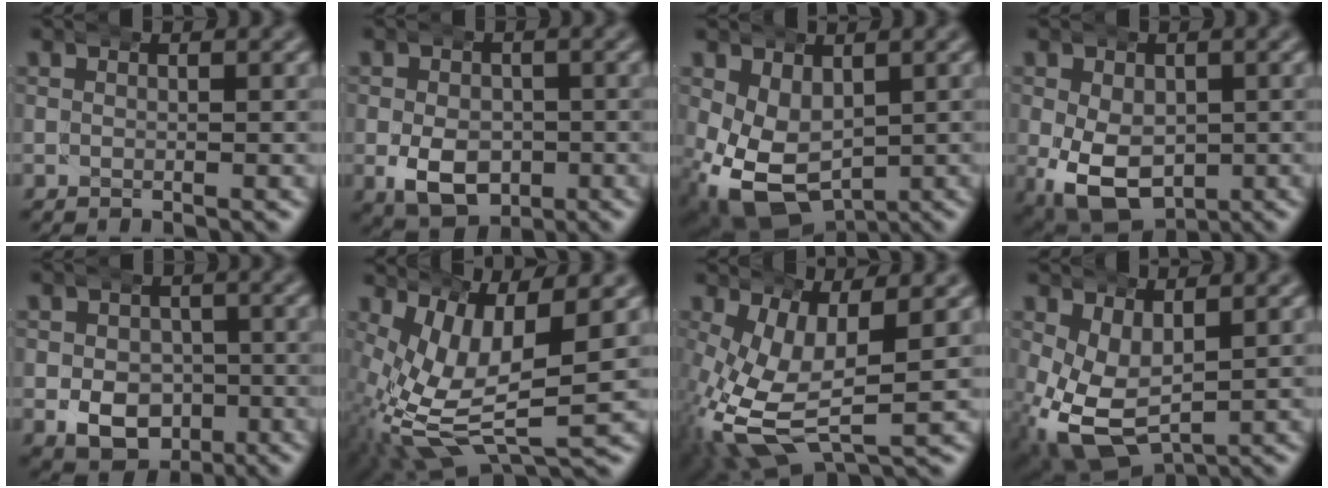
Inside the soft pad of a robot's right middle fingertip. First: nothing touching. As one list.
[{"total": 7.0, "force": [-2.4, 5.4, 3.8], "torque": [-0.074, -0.030, -0.025]}, {"total": 11.5, "force": [-4.4, 9.0, 5.8], "torque": [-0.145, -0.078, -0.048]}, {"total": 11.2, "force": [-4.1, 8.8, 5.7], "torque": [-0.137, -0.068, -0.039]}, {"total": 7.4, "force": [-2.9, 6.1, 3.2], "torque": [-0.047, -0.033, -0.037]}, {"total": 9.8, "force": [-1.9, 5.7, 7.7], "torque": [-0.159, -0.036, -0.010]}, {"total": 9.5, "force": [-2.5, 6.1, 6.9], "torque": [-0.169, -0.052, -0.012]}, {"total": 10.5, "force": [-3.7, 8.3, 5.4], "torque": [-0.150, -0.076, -0.038]}]